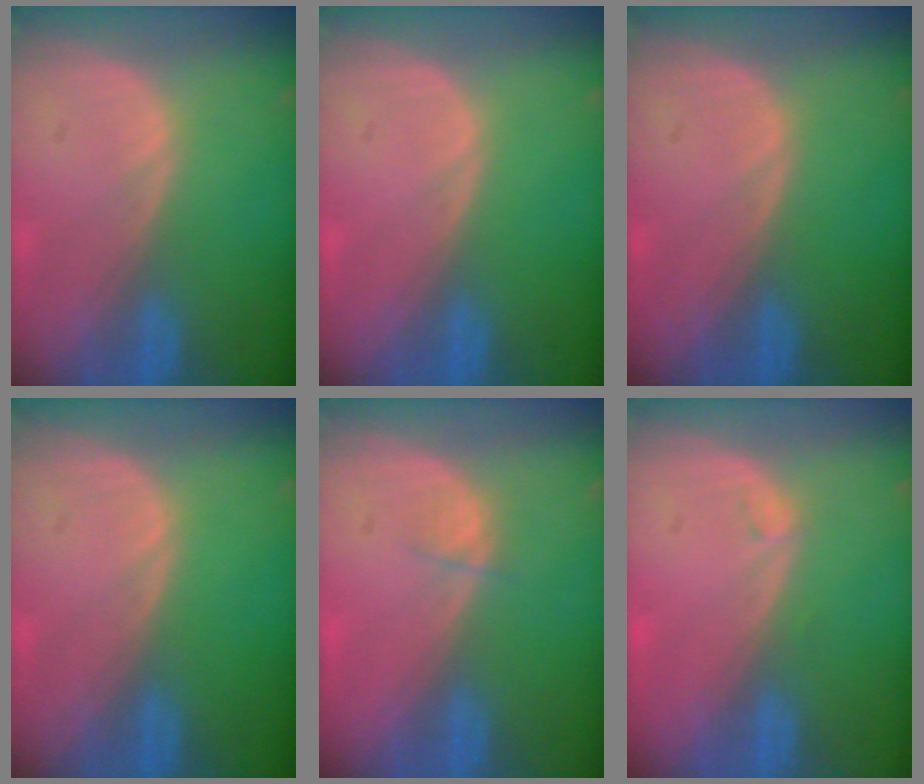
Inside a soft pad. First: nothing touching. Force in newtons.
{"total": 0.0}
{"total": 0.0}
{"total": 0.0}
{"total": 1.1, "press": 1.0, "slide": 0.4}
{"total": 0.6, "press": 0.6, "slide": 0.2}